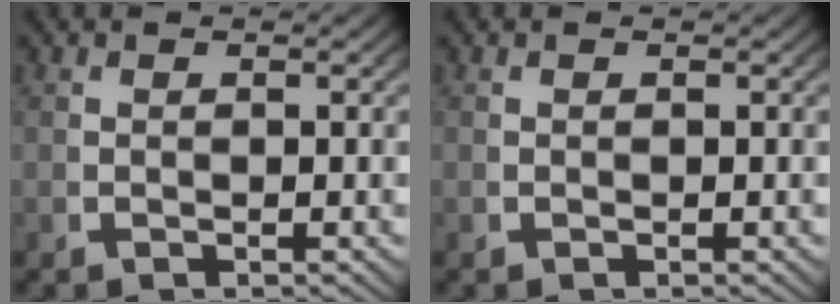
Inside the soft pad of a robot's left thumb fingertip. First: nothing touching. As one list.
[{"total": 0.0}]